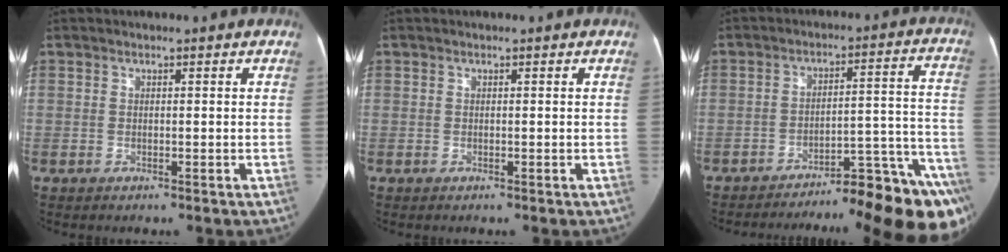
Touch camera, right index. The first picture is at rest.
{"total": 0.0}
{"total": 21.3, "force": [-18.2, 0.5, 11.0], "torque": [-0.051, 0.024, -0.252]}